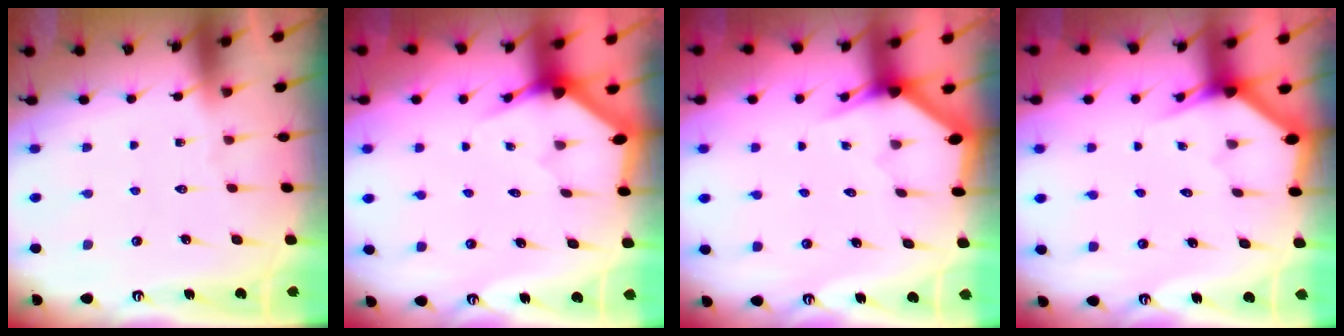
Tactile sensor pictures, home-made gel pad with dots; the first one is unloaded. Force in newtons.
{"total": 3.3, "press": 3.3, "slide": 0.1}
{"total": 3.0, "press": 3.0, "slide": 0.1}
{"total": 2.9, "press": 2.9, "slide": 0.1}